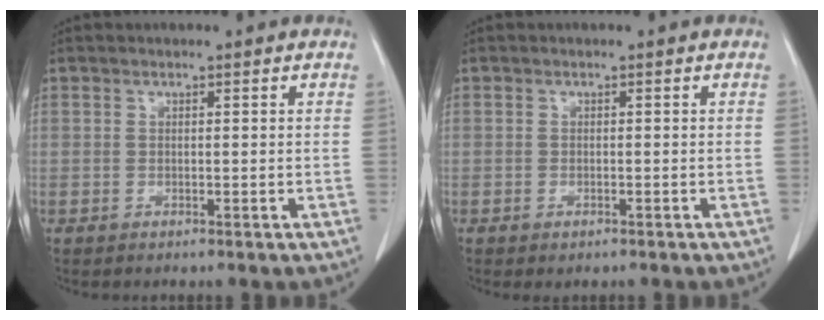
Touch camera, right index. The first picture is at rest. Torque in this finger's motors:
{"motor_torque": [0.45, -0.42, 0.07, 0.02]}